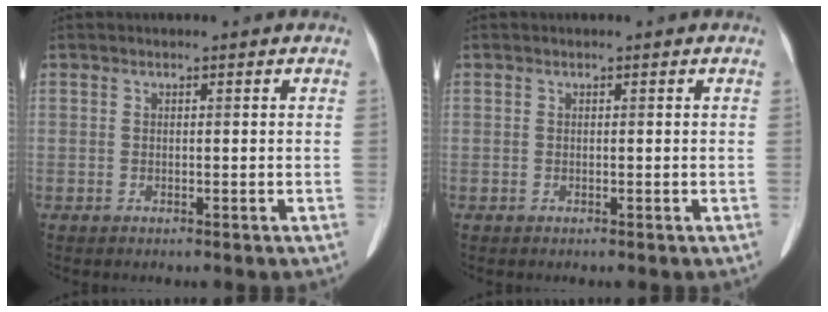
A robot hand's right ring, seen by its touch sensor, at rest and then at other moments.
{"total": 0.0}